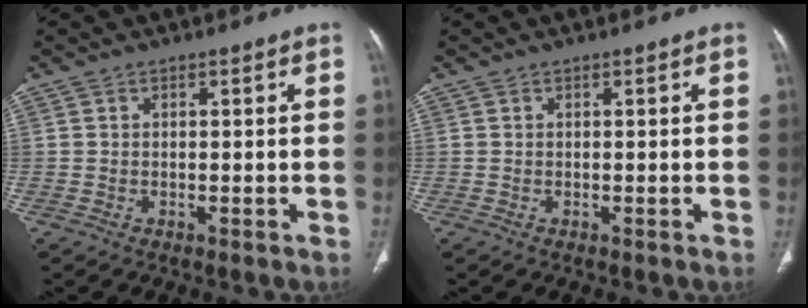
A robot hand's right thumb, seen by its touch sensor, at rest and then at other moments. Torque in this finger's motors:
{"motor_torque": [-0.53, -0.52, -0.16, -0.16, 0.00]}